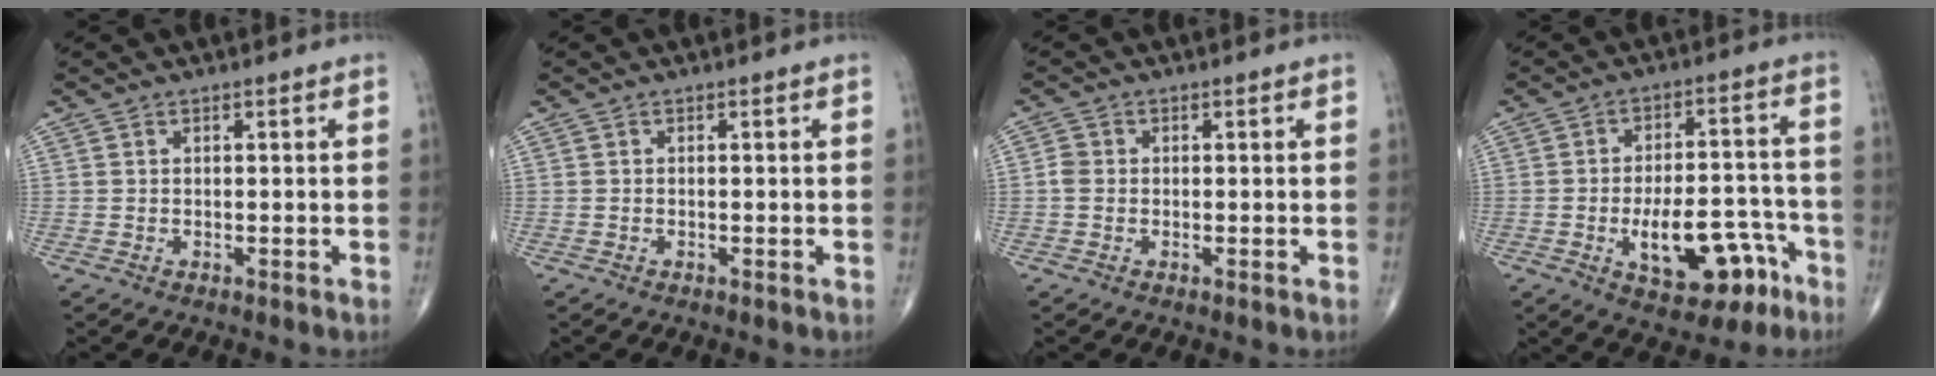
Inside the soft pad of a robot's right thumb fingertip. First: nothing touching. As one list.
[{"total": 0.0}, {"total": 1.9, "force": [-0.2, 1.7, 1.0], "torque": [-0.016, 0.005, -0.007]}, {"total": 14.4, "force": [-6.2, 7.0, 11.0], "torque": [-0.142, 0.048, -0.081]}]